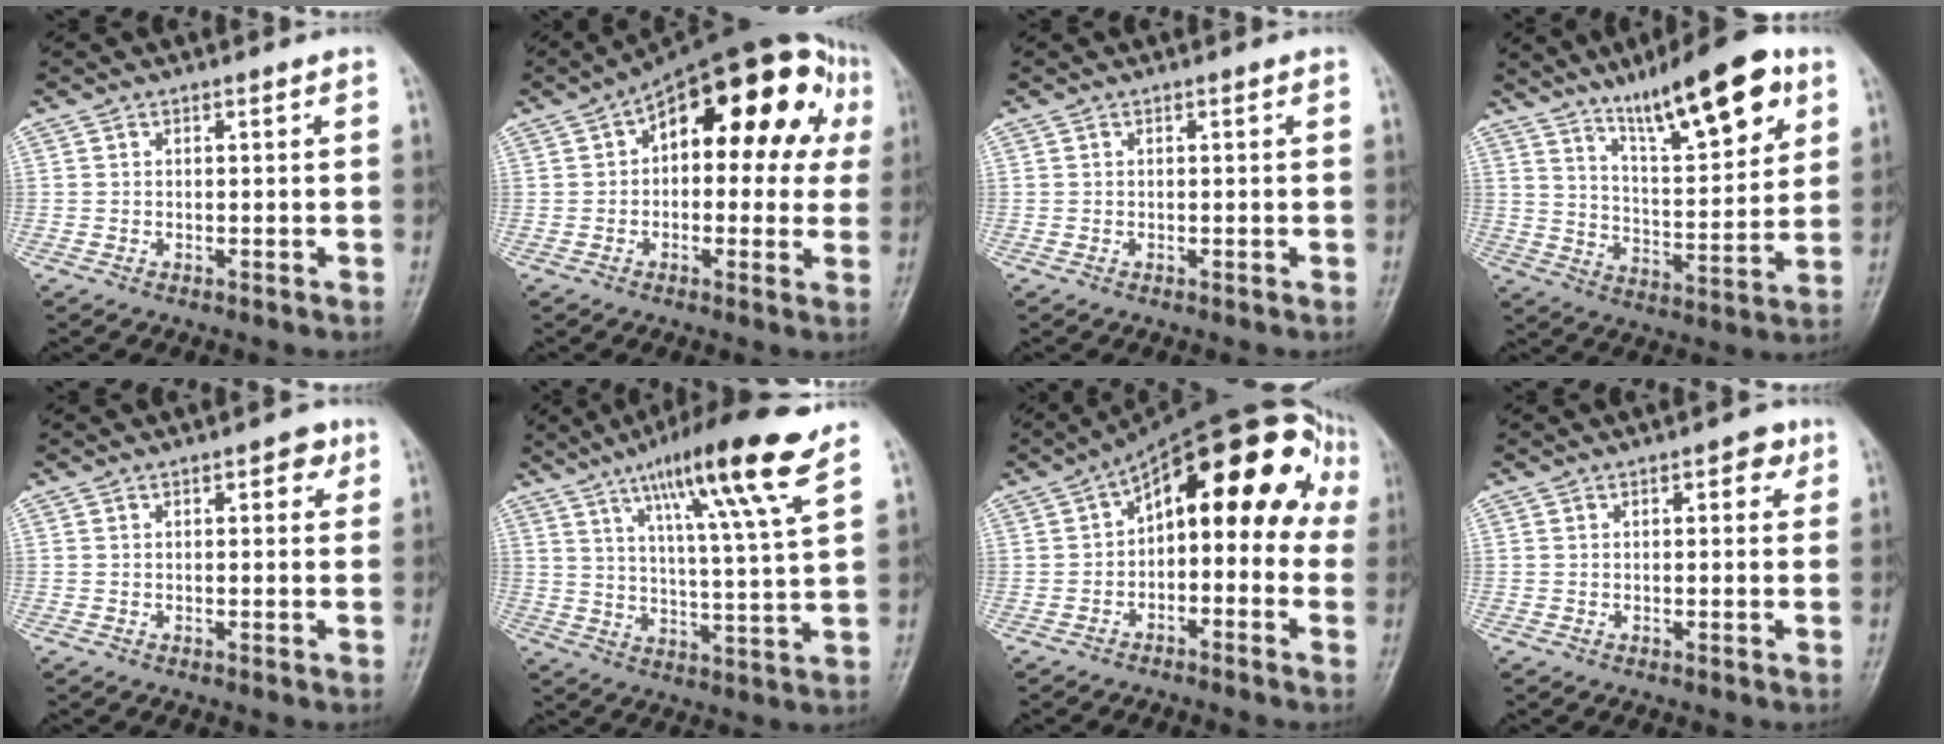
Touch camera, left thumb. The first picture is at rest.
{"total": 21.2, "force": [5.4, 11.1, 17.3], "torque": [-0.194, 0.039, 0.063]}
{"total": 0.0}
{"total": 18.1, "force": [10.7, 5.0, 13.7], "torque": [-0.185, -0.048, 0.178]}
{"total": 3.1, "force": [1.5, 1.5, 2.3], "torque": [-0.015, -0.001, 0.013]}
{"total": 17.0, "force": [10.3, 0.8, 13.5], "torque": [-0.211, -0.042, 0.162]}
{"total": 19.7, "force": [2.3, 10.1, 16.7], "torque": [-0.190, 0.057, 0.017]}
{"total": 3.2, "force": [1.5, 1.6, 2.3], "torque": [-0.015, -0.001, 0.013]}